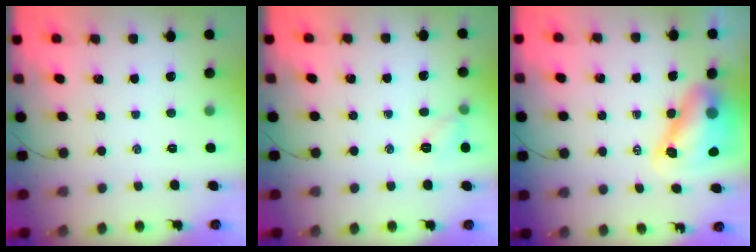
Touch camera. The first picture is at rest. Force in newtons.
{"total": 7.0, "press": 6.8, "slide": 1.6}
{"total": 9.9, "press": 9.5, "slide": 2.7}